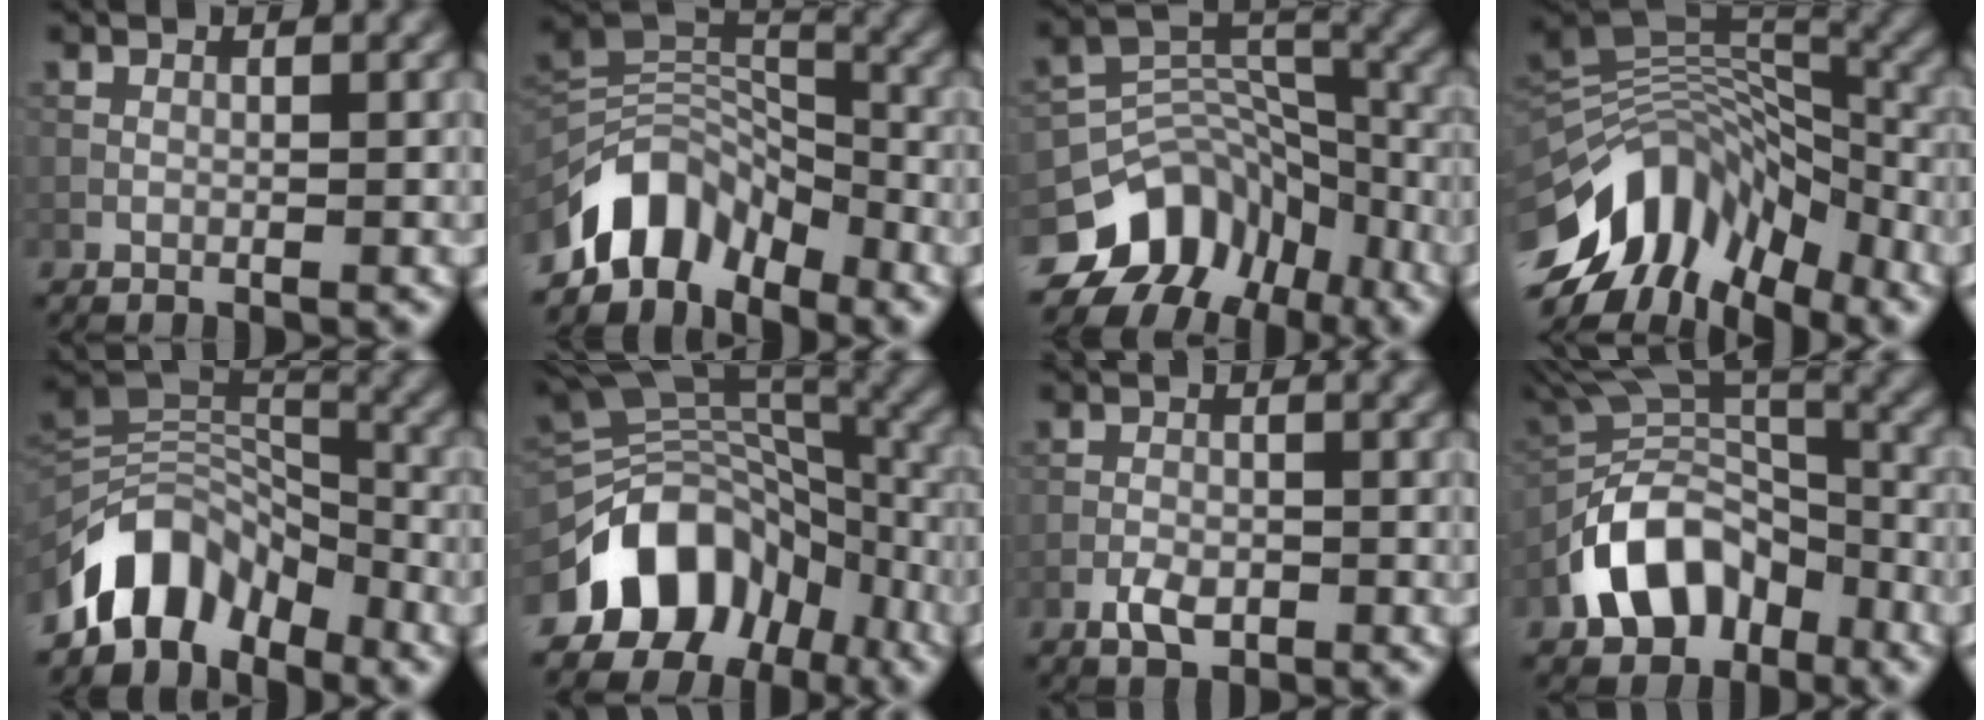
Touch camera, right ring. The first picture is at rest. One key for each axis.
{"total": 7.0, "fx": -5.1, "fy": 3.9, "fz": 2.9, "tx": -0.029, "ty": 0.003, "tz": -0.103}
{"total": 9.4, "fx": -6.0, "fy": 6.4, "fz": 3.5, "tx": -0.046, "ty": 0.013, "tz": -0.105}
{"total": 13.3, "fx": -7.6, "fy": 7.4, "fz": 7.9, "tx": -0.158, "ty": 0.024, "tz": -0.142}
{"total": 7.8, "fx": -5.3, "fy": 4.4, "fz": 3.5, "tx": -0.037, "ty": 0.005, "tz": -0.108}
{"total": 10.8, "fx": -5.8, "fy": 7.2, "fz": 5.6, "tx": -0.088, "ty": 0.024, "tz": -0.119}
{"total": 2.3, "fx": -1.3, "fy": 1.3, "fz": 1.5, "tx": -0.024, "ty": 0.001, "tz": -0.027}
{"total": 9.7, "fx": -4.9, "fy": 6.1, "fz": 5.8, "tx": -0.095, "ty": 0.011, "tz": -0.107}